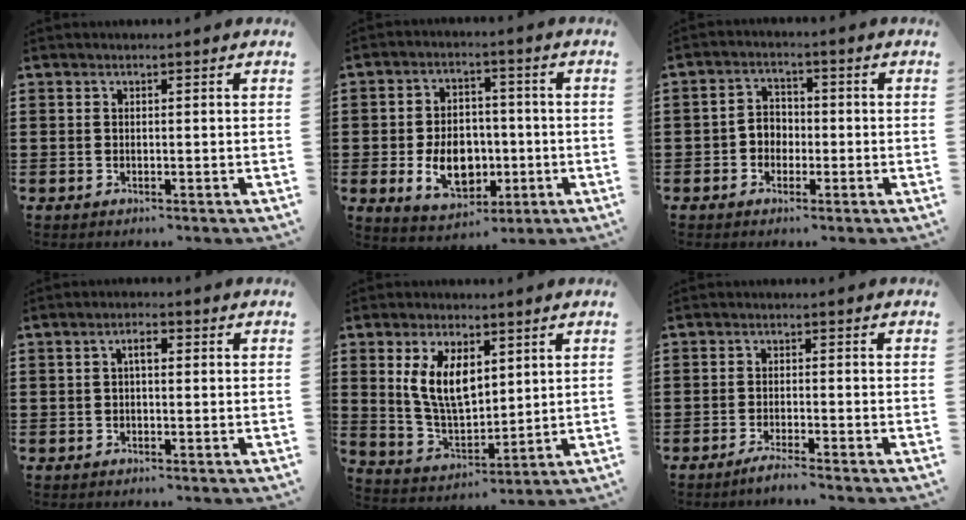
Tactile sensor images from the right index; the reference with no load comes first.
{"total": 8.8, "force": [-1.9, 6.2, 5.8], "torque": [-0.102, 0.000, -0.038]}
{"total": 3.1, "force": [-1.4, 2.5, 1.1], "torque": [-0.029, 0.009, -0.032]}
{"total": 2.1, "force": [0.3, 0.8, 1.9], "torque": [-0.037, 0.009, 0.003]}
{"total": 8.5, "force": [2.9, 4.5, 6.6], "torque": [-0.153, 0.006, 0.050]}
{"total": 2.0, "force": [-1.8, -0.2, 0.9], "torque": [-0.015, -0.001, -0.033]}